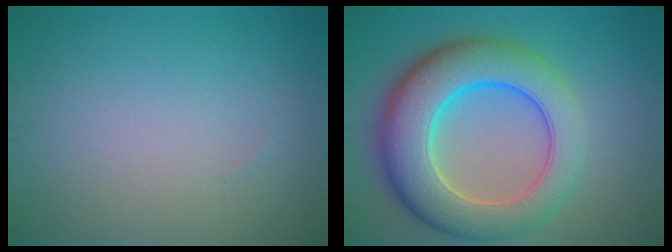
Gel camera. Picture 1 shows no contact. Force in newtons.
{"total": 10.5, "press": 10.4, "slide": 0.4}